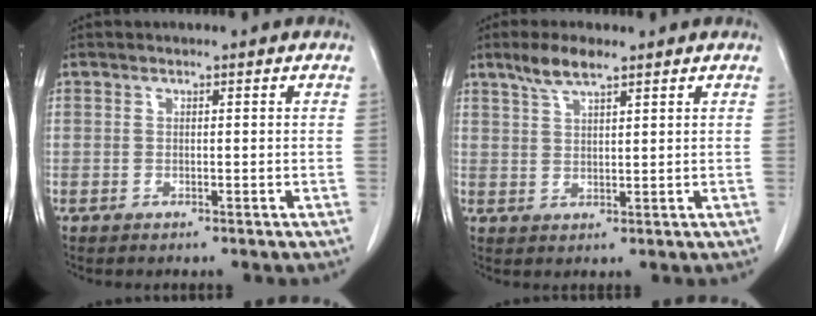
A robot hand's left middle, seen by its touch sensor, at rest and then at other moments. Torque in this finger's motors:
{"motor_torque": [0.68, -0.58, 0.07, 0.05]}